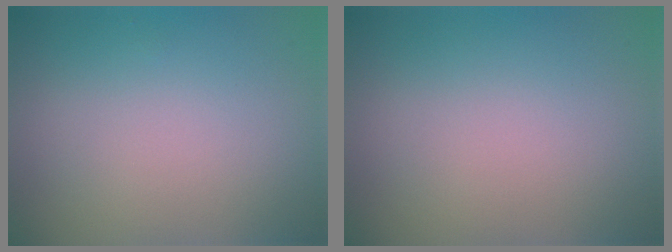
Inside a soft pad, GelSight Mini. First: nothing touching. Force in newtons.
{"total": 0.0}